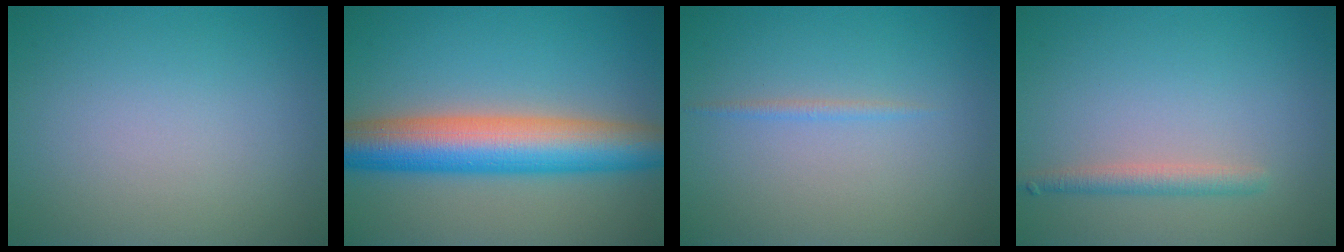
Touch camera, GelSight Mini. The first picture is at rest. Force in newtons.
{"total": 9.3, "press": 9.3, "slide": 0.5}
{"total": 0.7, "press": 0.7, "slide": 0.1}
{"total": 1.8, "press": 1.8, "slide": 0.1}